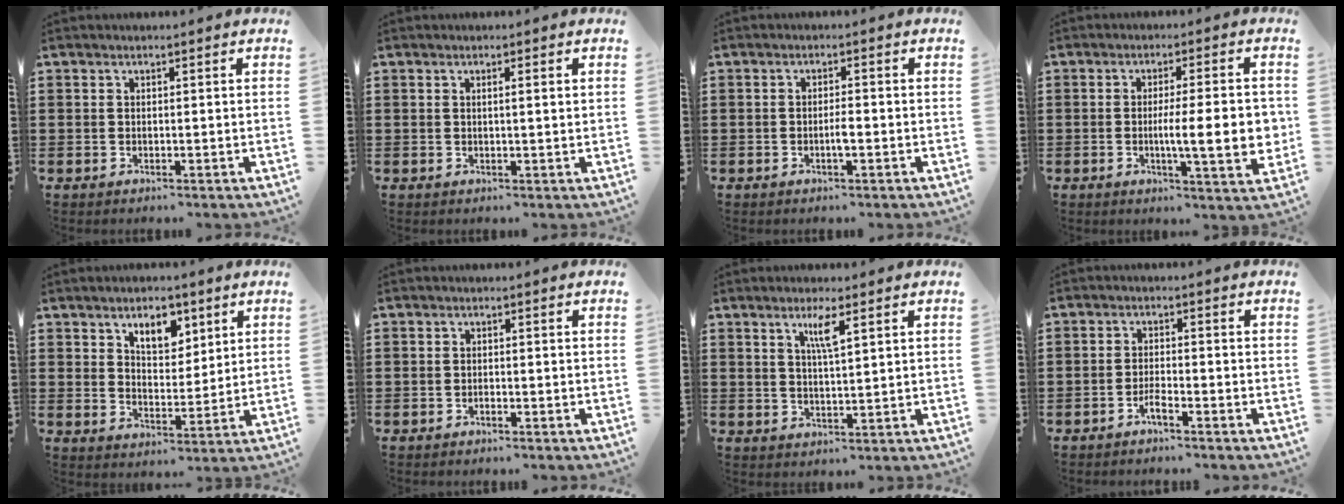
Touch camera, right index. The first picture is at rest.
{"total": 1.1, "force": [0.2, 0.0, 1.0], "torque": [-0.019, -0.001, 0.003]}
{"total": 2.0, "force": [-0.6, 0.3, 1.8], "torque": [-0.035, 0.002, -0.012]}
{"total": 9.3, "force": [-0.8, 1.6, 9.2], "torque": [-0.129, -0.011, -0.018]}
{"total": 5.8, "force": [3.8, 3.0, 3.2], "torque": [-0.052, 0.000, 0.064]}
{"total": 0.6, "force": [-0.6, 0.1, 0.1], "torque": [-0.004, -0.001, -0.012]}
{"total": 3.5, "force": [1.9, 0.2, 2.9], "torque": [-0.056, -0.003, 0.029]}
{"total": 2.0, "force": [-1.7, 0.1, 1.1], "torque": [-0.022, 0.000, -0.031]}